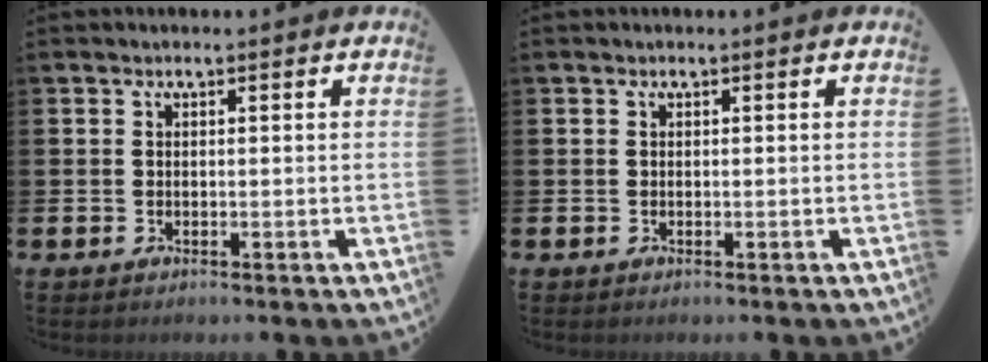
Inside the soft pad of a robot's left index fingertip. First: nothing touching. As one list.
[{"total": 0.0}]